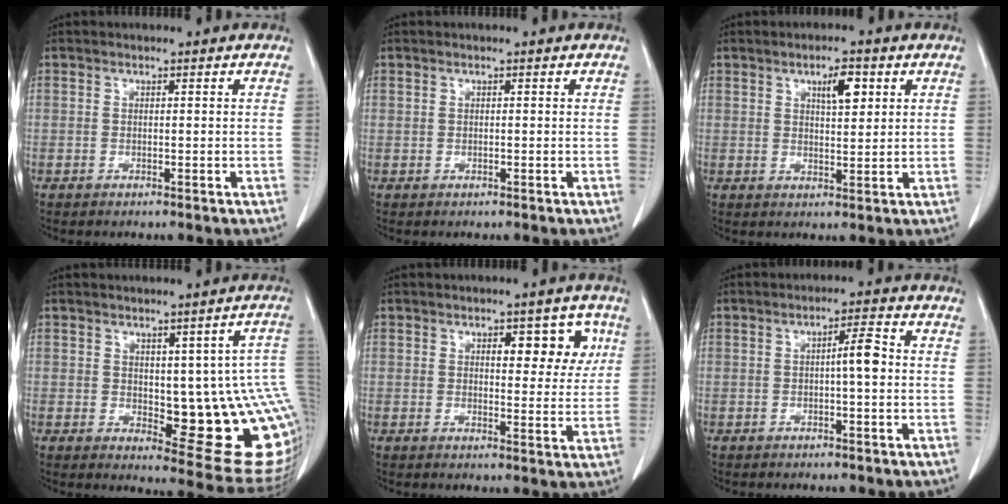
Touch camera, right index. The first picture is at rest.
{"total": 0.0}
{"total": 4.5, "force": [2.0, 1.3, 3.7], "torque": [-0.061, 0.001, 0.034]}
{"total": 16.6, "force": [-0.3, 4.7, 15.9], "torque": [-0.131, 0.002, 0.011]}
{"total": 6.9, "force": [2.7, 3.1, 5.5], "torque": [-0.052, 0.009, 0.031]}
{"total": 3.6, "force": [0.0, 0.3, 3.6], "torque": [-0.056, 0.005, -0.003]}